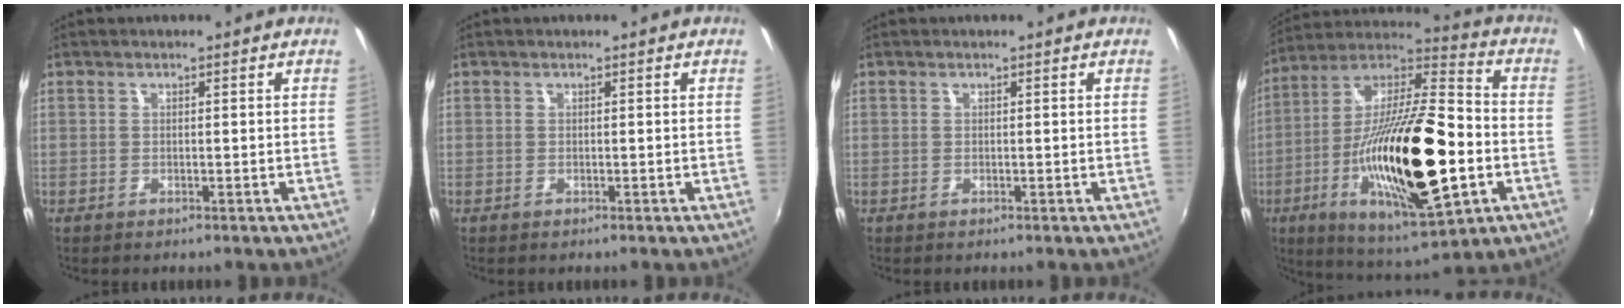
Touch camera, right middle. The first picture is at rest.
{"total": 0.0}
{"total": 0.0}
{"total": 27.4, "force": [-6.8, 8.0, 25.3], "torque": [-0.464, -0.033, -0.113]}